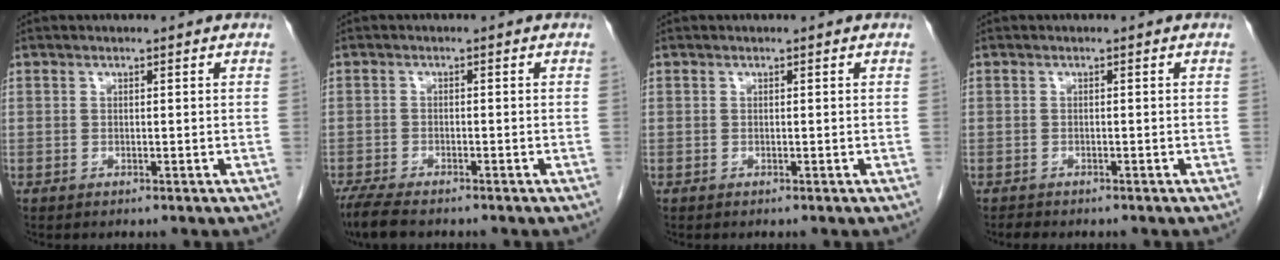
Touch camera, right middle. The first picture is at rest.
{"total": 5.8, "force": [-4.7, 1.3, 3.1], "torque": [-0.061, -0.015, -0.079]}
{"total": 0.0}
{"total": 1.2, "force": [-1.1, 0.3, 0.4], "torque": [-0.016, -0.005, -0.015]}